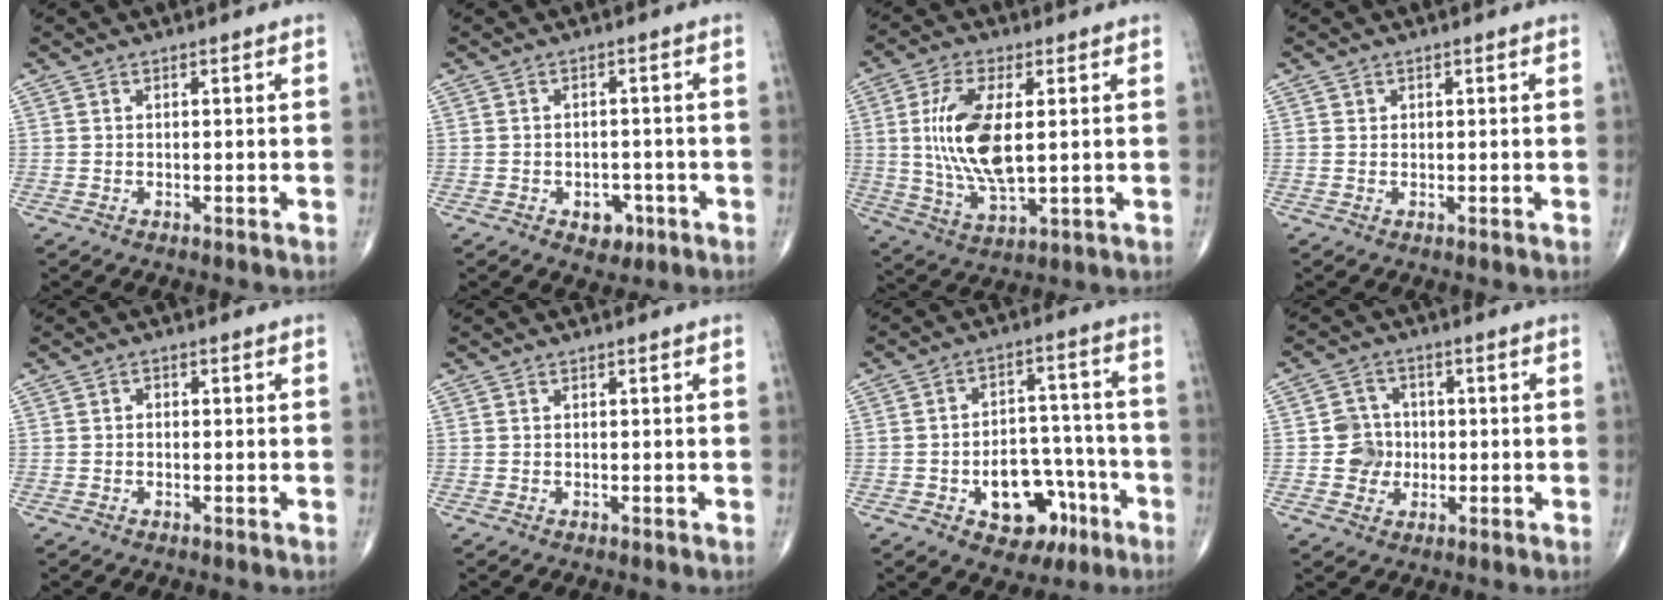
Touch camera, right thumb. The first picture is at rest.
{"total": 4.2, "force": [-1.9, 3.0, 2.3], "torque": [-0.012, 0.011, -0.021]}
{"total": 13.9, "force": [1.6, 6.0, 12.4], "torque": [-0.254, -0.014, 0.038]}
{"total": 0.5, "force": [0.2, 0.4, 0.0], "torque": [0.002, 0.000, 0.003]}
{"total": 0.8, "force": [-0.1, 0.7, 0.5], "torque": [-0.002, 0.003, -0.005]}
{"total": 0.0}
{"total": 13.1, "force": [-5.7, 8.6, 8.0], "torque": [-0.069, 0.052, -0.074]}
{"total": 5.4, "force": [-0.6, 5.2, 1.5], "torque": [0.002, 0.011, -0.013]}